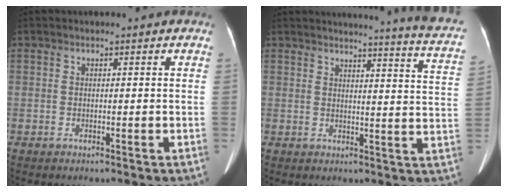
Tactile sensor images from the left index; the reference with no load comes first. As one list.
[{"total": 13.8, "force": [12.6, -0.9, 5.6], "torque": [-0.066, -0.075, 0.119]}]